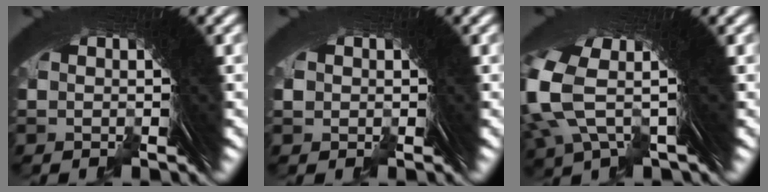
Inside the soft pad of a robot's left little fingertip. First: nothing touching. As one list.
[{"total": 1.1, "force": [-0.6, 0.5, -0.7], "torque": [0.011, -0.007, -0.003]}, {"total": 9.0, "force": [2.1, 5.6, 6.8], "torque": [-0.161, -0.005, 0.031]}]